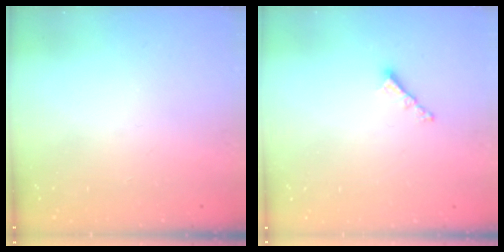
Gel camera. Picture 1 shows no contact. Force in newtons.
{"total": 2.9, "press": 2.9, "slide": 0.5}